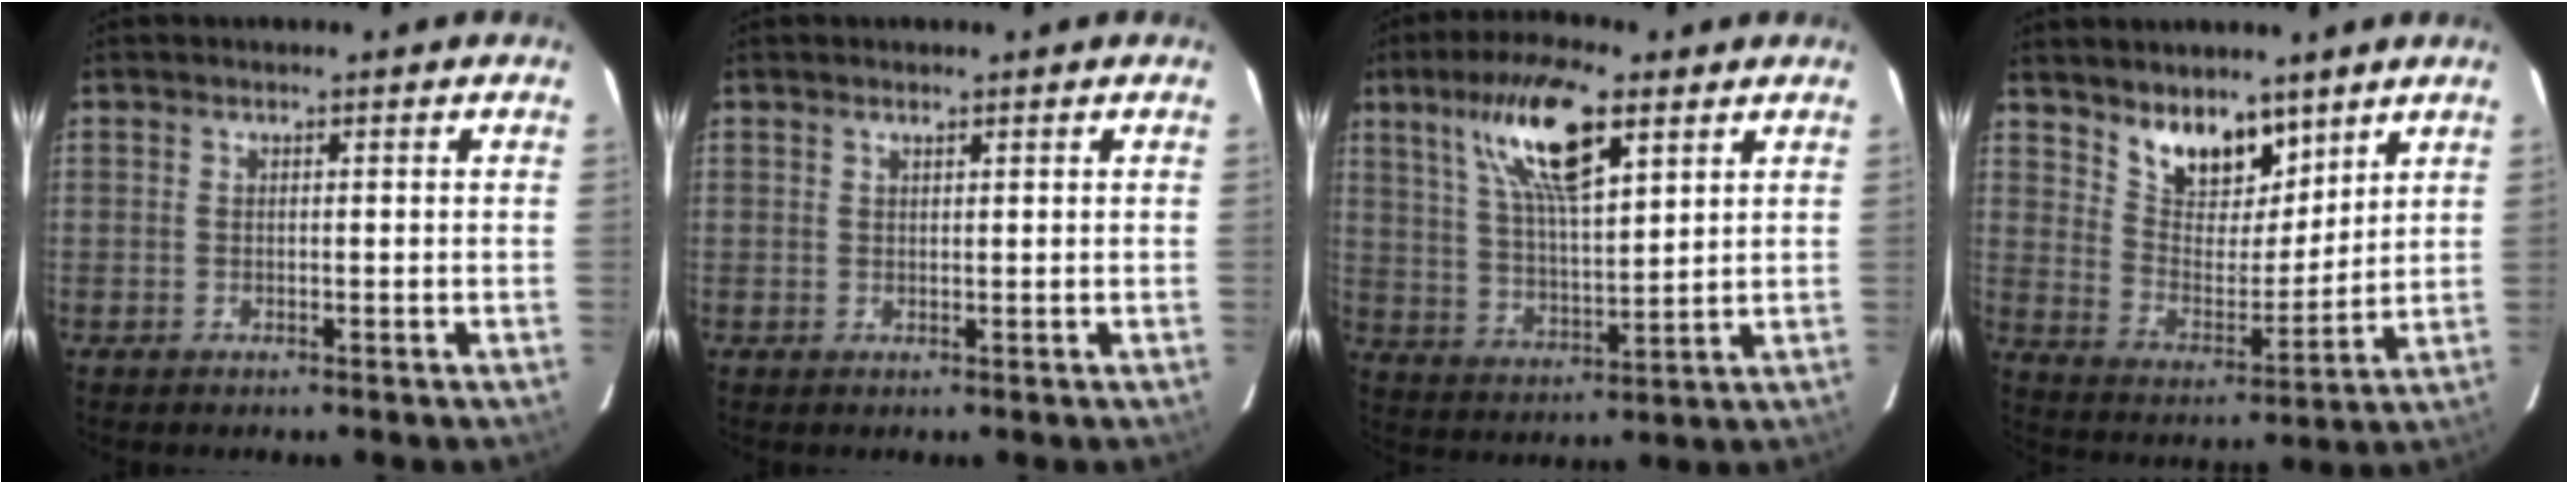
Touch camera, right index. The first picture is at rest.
{"total": 0.7, "force": [0.6, 0.2, 0.4], "torque": [-0.006, 0.002, 0.011]}
{"total": 14.6, "force": [7.8, 4.3, 11.6], "torque": [-0.211, 0.018, 0.148]}
{"total": 11.5, "force": [8.4, 5.6, 5.6], "torque": [-0.094, 0.002, 0.155]}